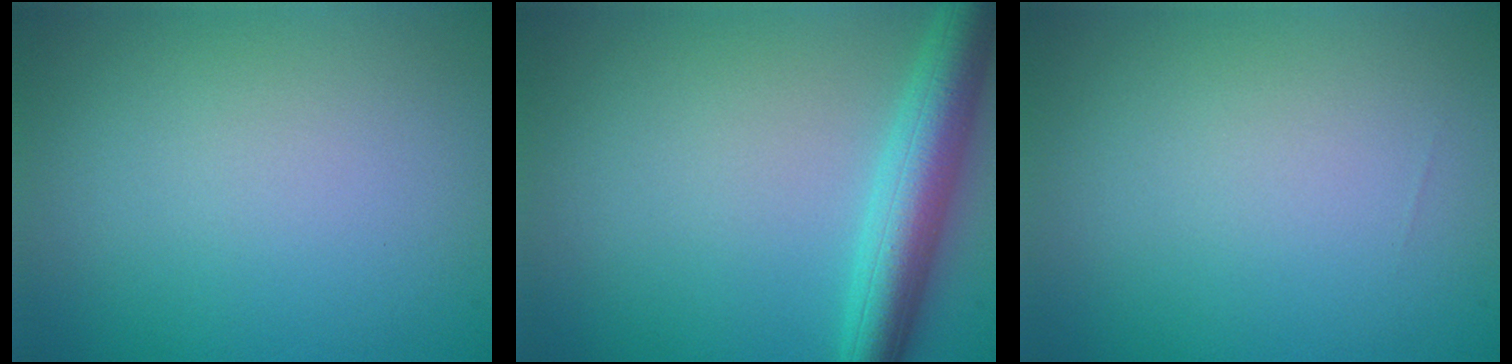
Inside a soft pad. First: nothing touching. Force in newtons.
{"total": 5.5, "press": 5.5, "slide": 0.2}
{"total": 0.0}